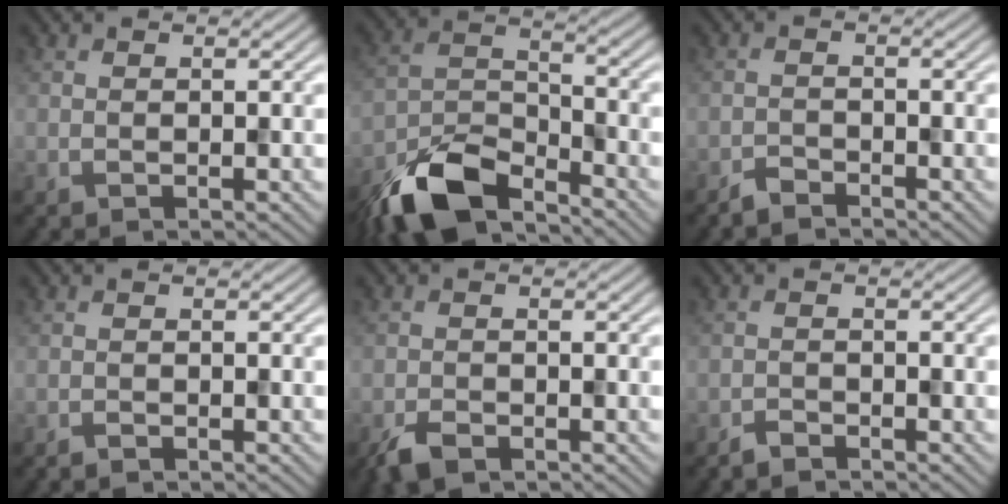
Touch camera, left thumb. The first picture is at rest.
{"total": 10.7, "force": [-8.0, 3.9, 5.9], "torque": [-0.114, -0.008, -0.173]}
{"total": 1.7, "force": [-1.6, 0.4, 0.4], "torque": [-0.006, 0.002, -0.035]}
{"total": 0.7, "force": [-0.6, 0.1, 0.3], "torque": [-0.004, 0.000, -0.011]}
{"total": 2.6, "force": [-1.9, 1.1, 1.4], "torque": [-0.031, -0.006, -0.043]}
{"total": 1.3, "force": [-1.3, 0.3, 0.3], "torque": [-0.005, 0.000, -0.028]}